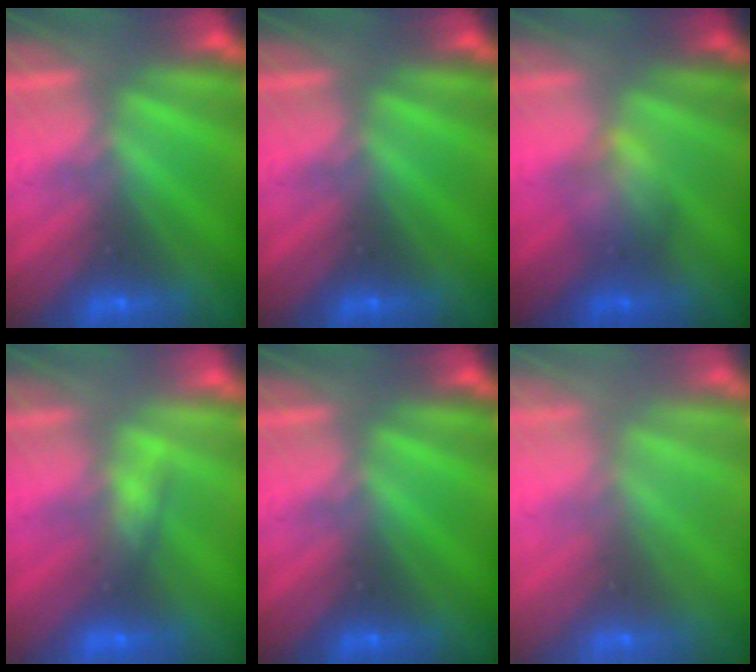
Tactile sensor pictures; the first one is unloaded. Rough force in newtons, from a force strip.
{"total": 0.0}
{"total": 2.0}
{"total": 2.7}
{"total": 0.0}
{"total": 9.6}